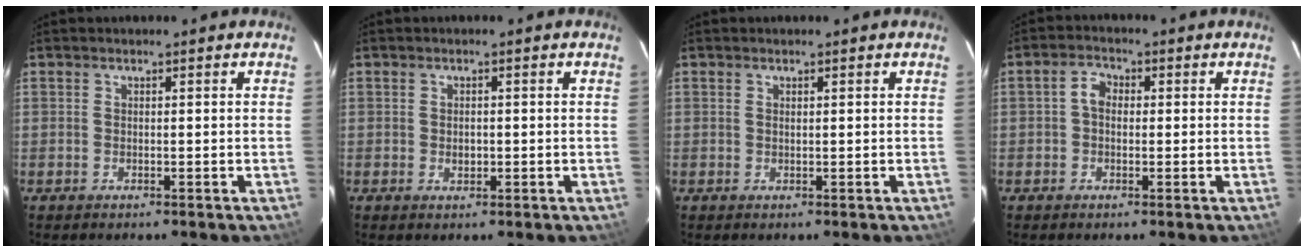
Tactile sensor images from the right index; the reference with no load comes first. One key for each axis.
{"total": 1.5, "fx": -0.2, "fy": 1.0, "fz": 1.1, "tx": -0.018, "ty": 0.004, "tz": -0.002}
{"total": 0.0}
{"total": 2.9, "fx": -0.1, "fy": 2.3, "fz": 1.8, "tx": -0.035, "ty": 0.013, "tz": -0.005}